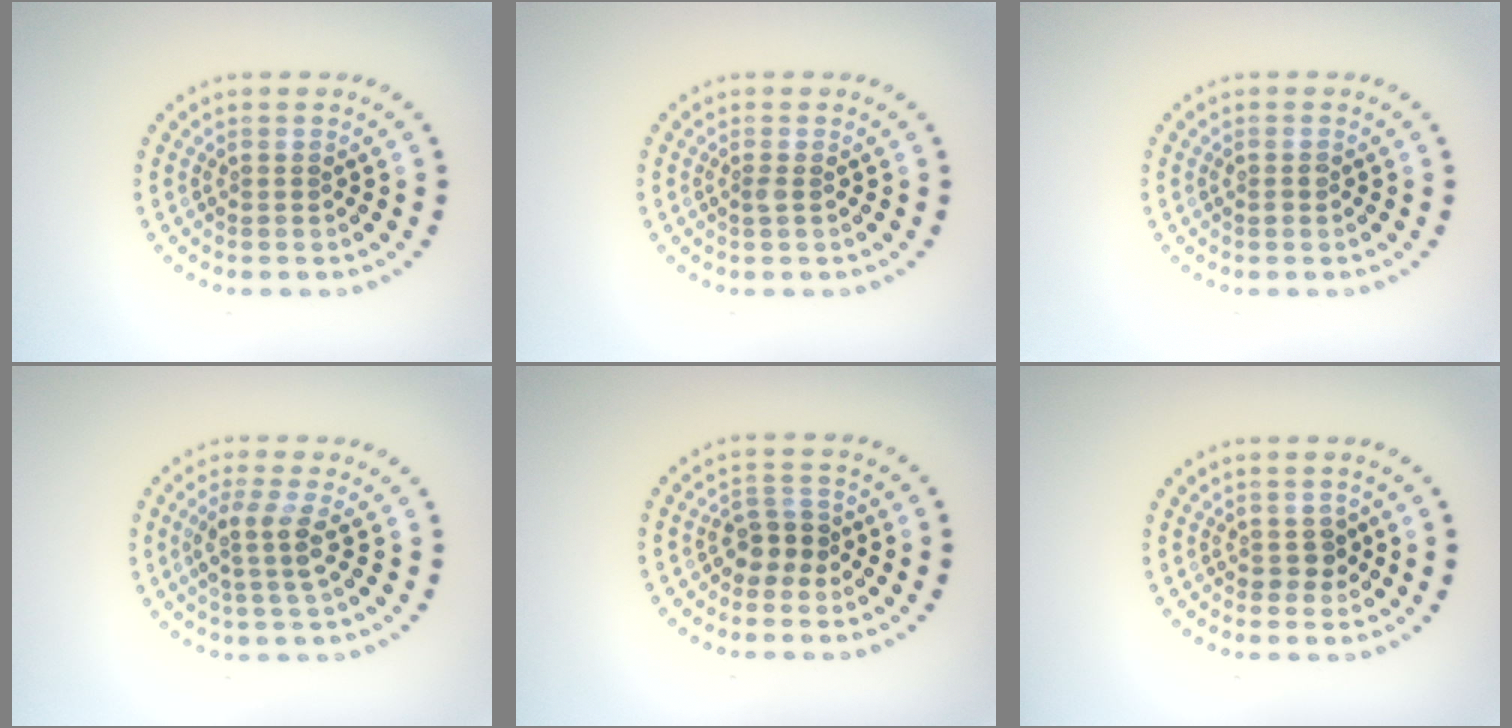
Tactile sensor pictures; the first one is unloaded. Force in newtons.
{"total": 0.6, "press": 0.5, "slide": 0.3}
{"total": 0.8, "press": 0.7, "slide": 0.3}
{"total": 2.7, "press": 2.1, "slide": 1.7}
{"total": 2.1, "press": 1.8, "slide": 0.9}
{"total": 1.2, "press": 1.1, "slide": 0.6}